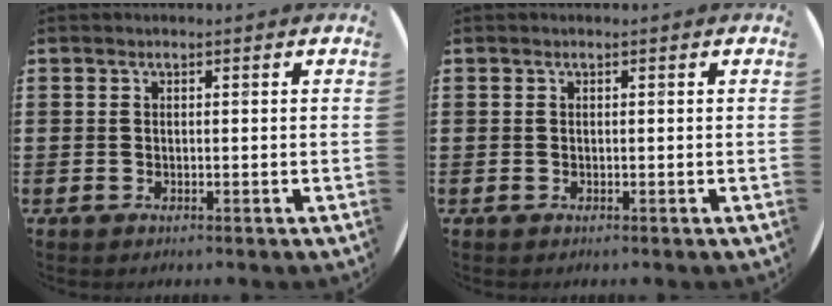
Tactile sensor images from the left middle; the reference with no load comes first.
{"total": 0.0}